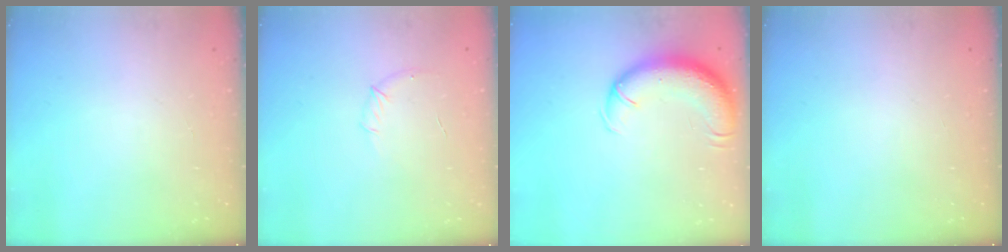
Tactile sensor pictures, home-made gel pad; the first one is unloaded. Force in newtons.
{"total": 7.4, "press": 7.2, "slide": 1.7}
{"total": 11.6, "press": 11.2, "slide": 2.8}
{"total": 0.0}